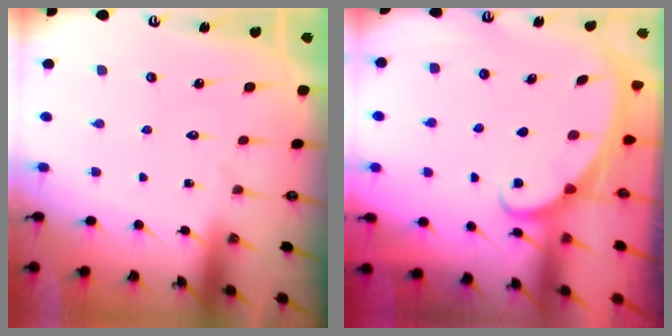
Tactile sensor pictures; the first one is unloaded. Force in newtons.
{"total": 1.7, "press": 1.7, "slide": 0.1}